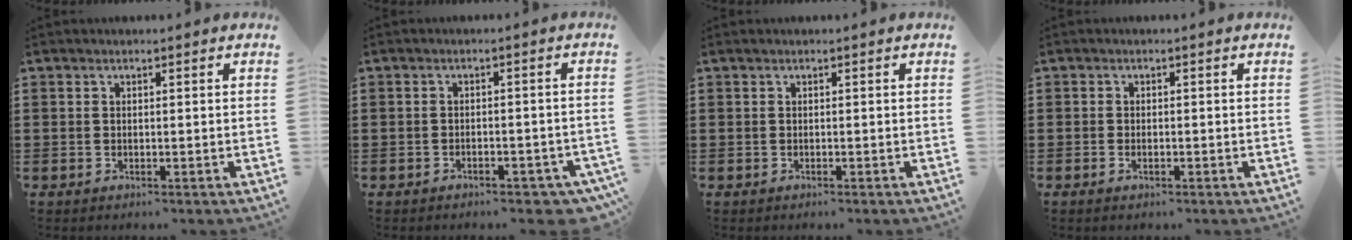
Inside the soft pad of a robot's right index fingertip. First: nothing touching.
{"total": 2.7, "force": [-2.5, 0.5, 1.0], "torque": [-0.020, 0.000, -0.049]}
{"total": 0.0}
{"total": 1.0, "force": [-0.5, 0.3, 0.8], "torque": [-0.016, -0.005, -0.009]}